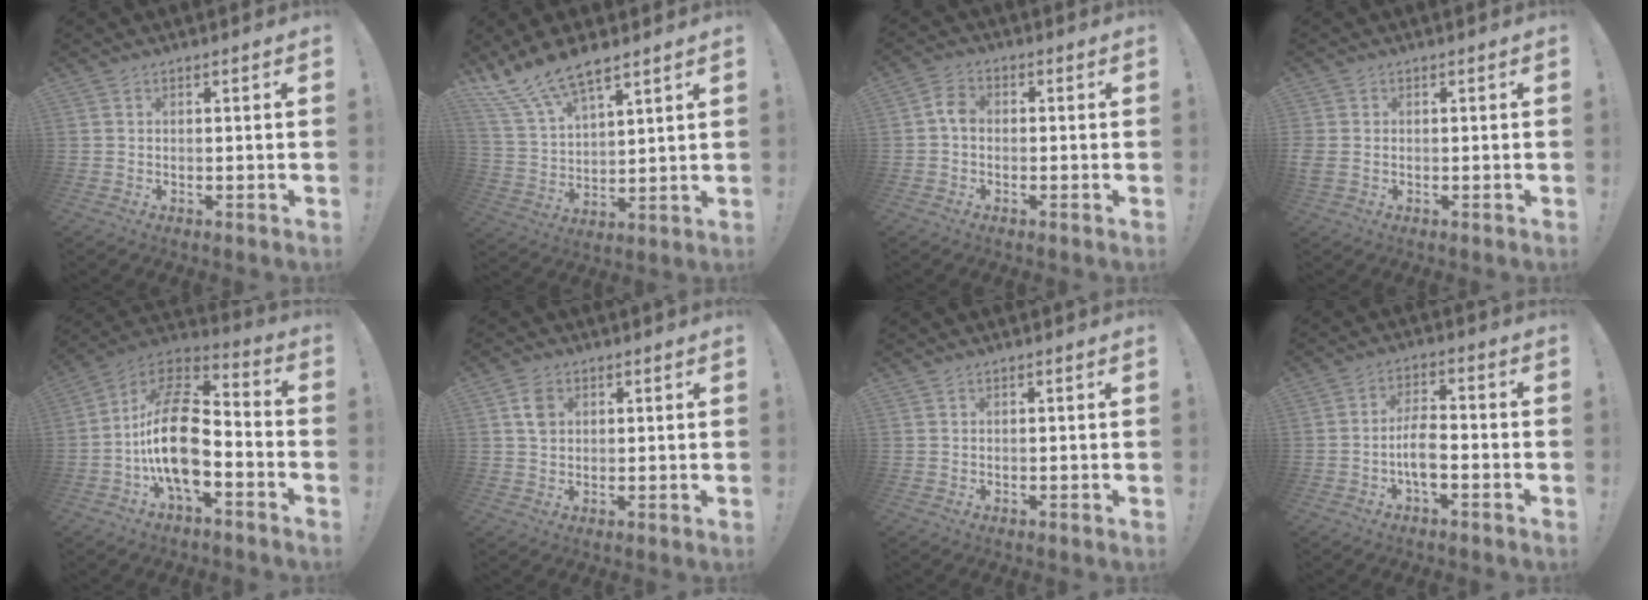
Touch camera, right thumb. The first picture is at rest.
{"total": 12.5, "force": [10.2, 4.2, 5.9], "torque": [-0.134, -0.058, 0.193]}
{"total": 3.9, "force": [-0.1, 2.9, 2.6], "torque": [-0.048, 0.012, -0.001]}
{"total": 2.4, "force": [0.0, 1.7, 1.6], "torque": [-0.028, -0.003, 0.000]}
{"total": 20.1, "force": [-3.8, 10.4, 16.8], "torque": [-0.325, 0.028, -0.062]}
{"total": 4.6, "force": [1.3, 3.5, 2.7], "torque": [-0.033, 0.000, 0.023]}
{"total": 0.0}
{"total": 7.3, "force": [-2.5, 3.1, 6.1], "torque": [-0.120, 0.008, -0.047]}